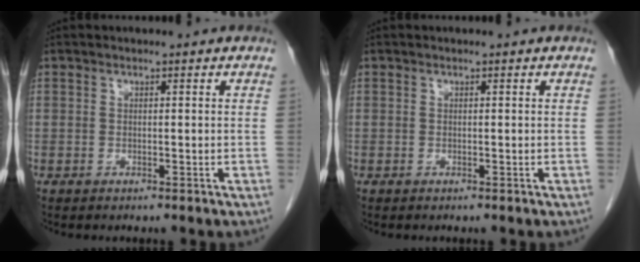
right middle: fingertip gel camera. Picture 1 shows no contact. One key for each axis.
{"total": 0.0}